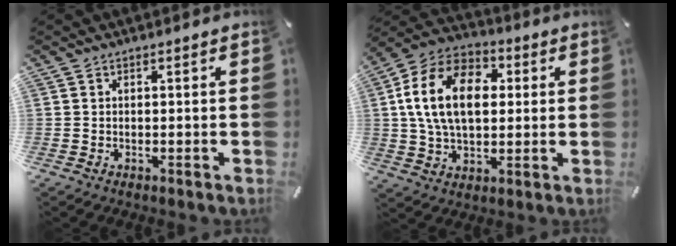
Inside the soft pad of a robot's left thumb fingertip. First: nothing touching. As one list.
[{"total": 17.2, "force": [2.4, 11.7, 12.3], "torque": [-0.262, 0.012, 0.037]}]